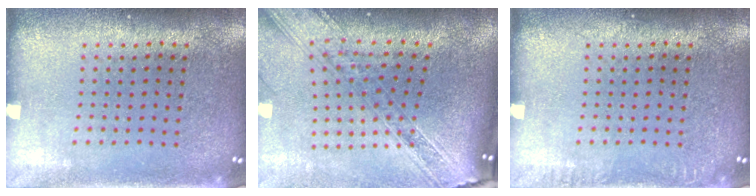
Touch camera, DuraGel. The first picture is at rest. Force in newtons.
{"total": 2.8, "press": 2.2, "slide": 1.7}
{"total": 0.7, "press": 0.7, "slide": 0.1}